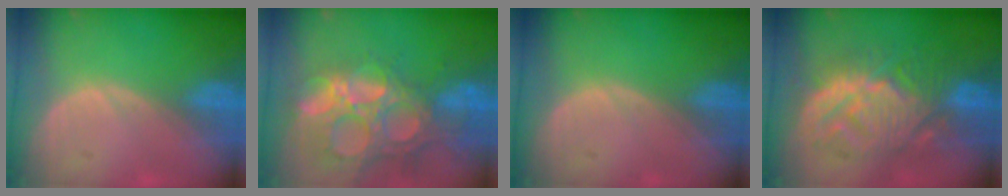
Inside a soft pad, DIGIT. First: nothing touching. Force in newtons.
{"total": 14.3, "press": 12.2, "slide": 7.6}
{"total": 0.0}
{"total": 11.0, "press": 10.9, "slide": 0.8}